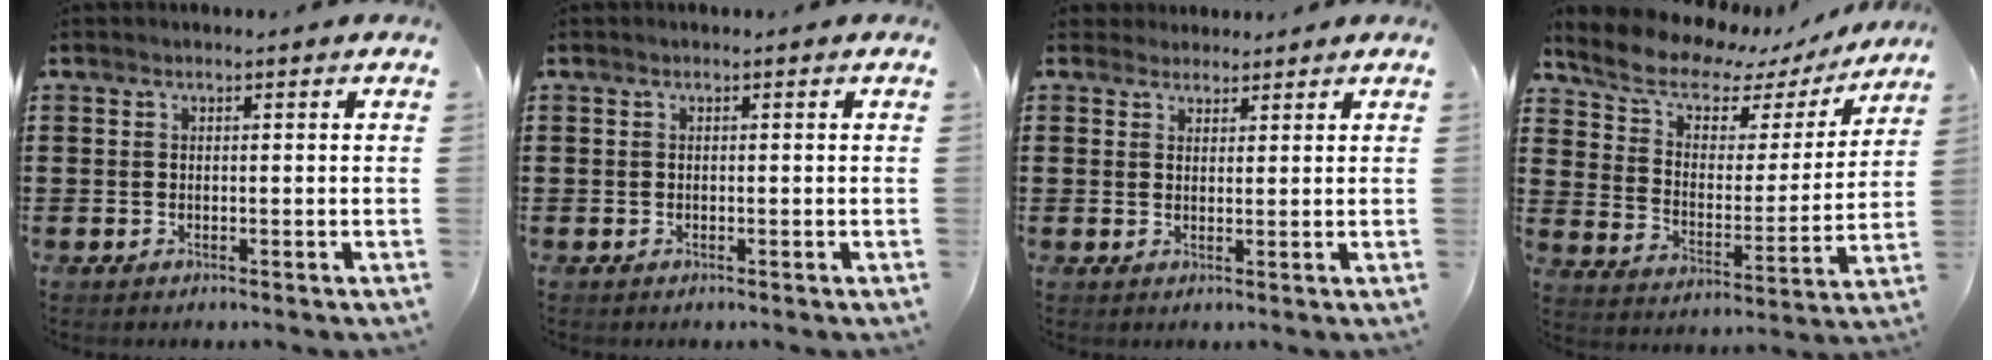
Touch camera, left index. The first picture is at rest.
{"total": 0.0}
{"total": 2.1, "force": [1.9, 0.9, -0.1], "torque": [-0.005, 0.007, 0.037]}
{"total": 8.4, "force": [6.8, 3.7, 3.3], "torque": [-0.094, -0.039, 0.115]}